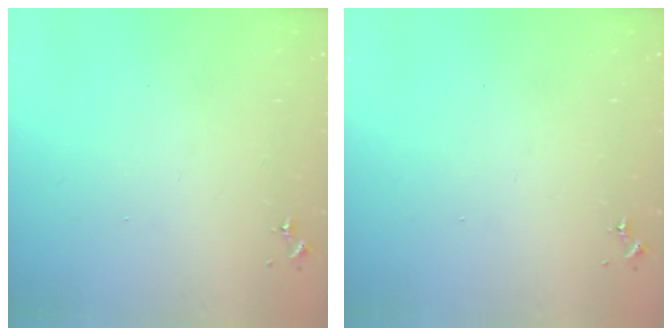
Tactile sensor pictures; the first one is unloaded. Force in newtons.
{"total": 0.0}